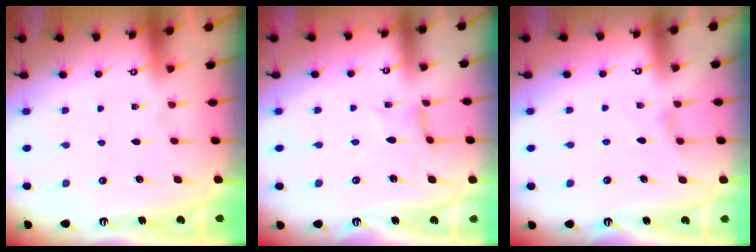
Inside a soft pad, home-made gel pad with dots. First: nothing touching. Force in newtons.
{"total": 0.0}
{"total": 3.1, "press": 3.1, "slide": 0.5}